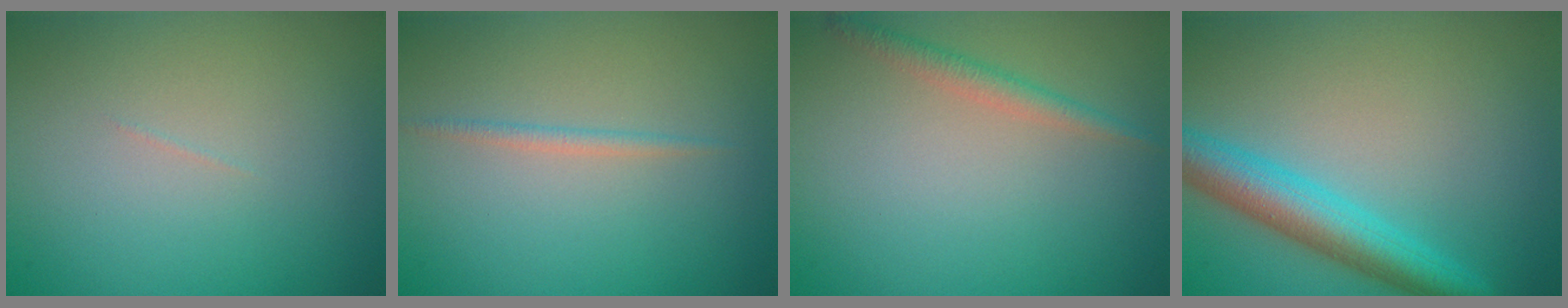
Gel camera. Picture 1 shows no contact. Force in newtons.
{"total": 0.7, "press": 0.7, "slide": 0.1}
{"total": 1.6, "press": 1.6, "slide": 0.1}
{"total": 5.3, "press": 5.3, "slide": 0.2}